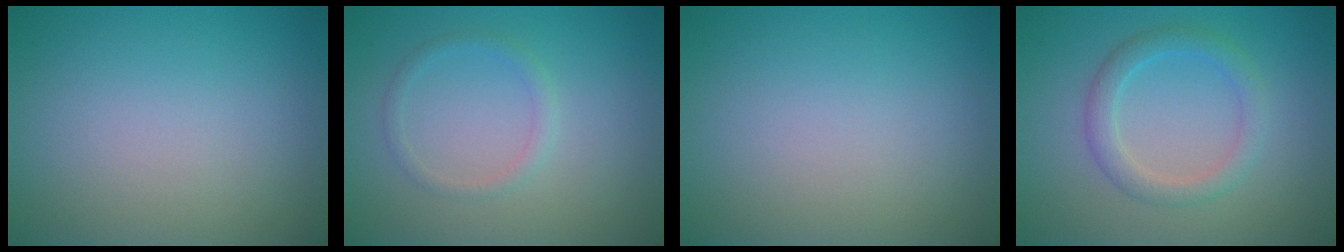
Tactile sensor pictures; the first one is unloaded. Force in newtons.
{"total": 1.3, "press": 1.3, "slide": 0.1}
{"total": 0.0}
{"total": 2.7, "press": 2.6, "slide": 0.1}